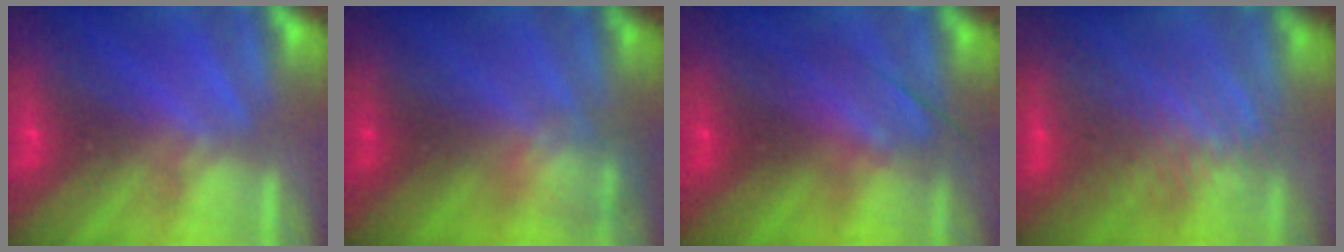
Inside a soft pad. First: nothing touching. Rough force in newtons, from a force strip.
{"total": 2.3}
{"total": 2.4}
{"total": 2.9}